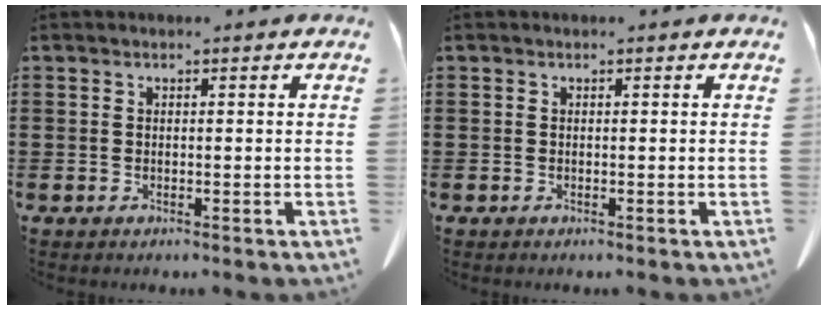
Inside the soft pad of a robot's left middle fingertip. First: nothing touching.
{"total": 0.0}